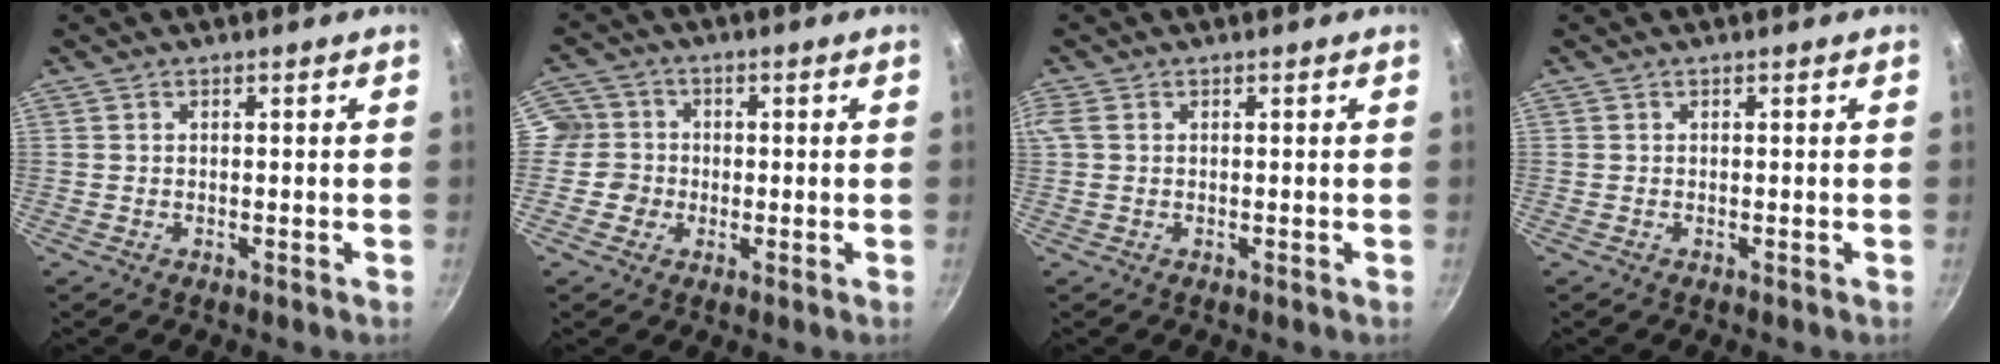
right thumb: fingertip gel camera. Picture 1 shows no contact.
{"total": 6.9, "force": [-0.8, 6.8, 0.9], "torque": [0.003, 0.013, -0.020]}
{"total": 2.0, "force": [0.5, 1.3, 1.5], "torque": [-0.055, 0.010, 0.014]}
{"total": 0.0}